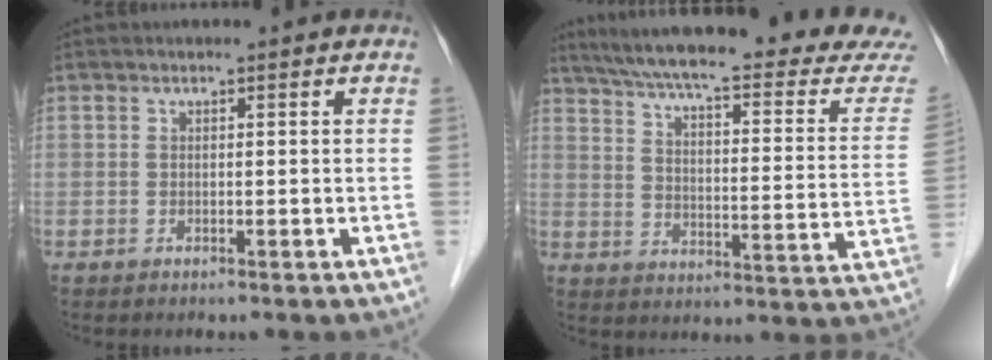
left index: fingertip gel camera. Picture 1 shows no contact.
{"total": 28.2, "force": [25.1, 1.6, 12.8], "torque": [-0.202, -0.059, 0.321]}